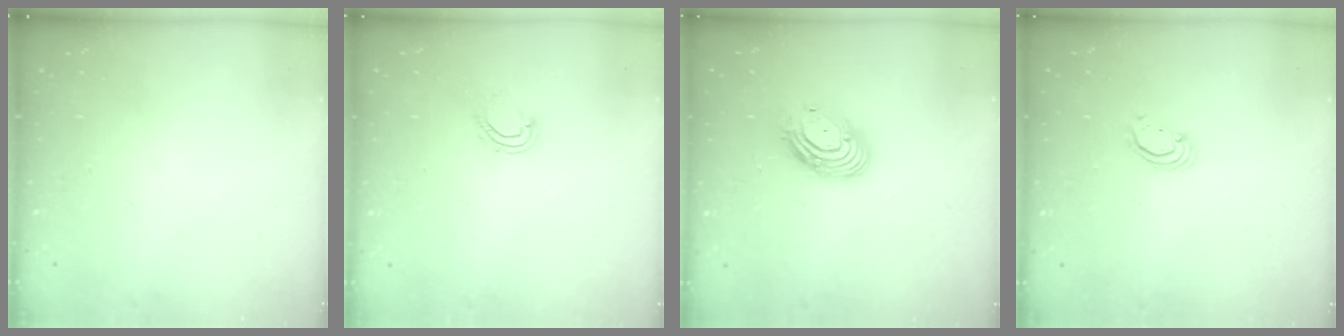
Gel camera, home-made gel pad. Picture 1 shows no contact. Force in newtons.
{"total": 6.0, "press": 5.9, "slide": 1.0}
{"total": 11.1, "press": 11.1, "slide": 0.7}
{"total": 2.2, "press": 2.2, "slide": 0.2}